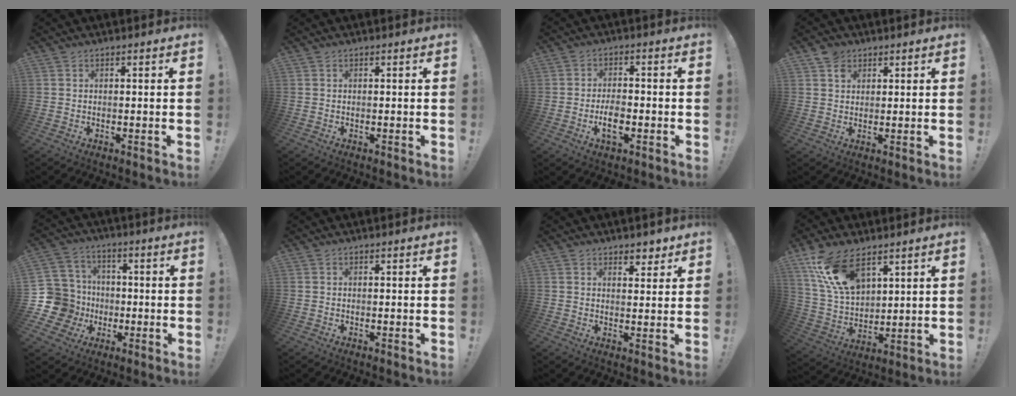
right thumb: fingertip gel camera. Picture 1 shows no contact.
{"total": 0.0}
{"total": 7.3, "force": [-2.5, 5.8, 3.6], "torque": [-0.048, 0.013, -0.045]}
{"total": 4.1, "force": [2.6, 2.9, 1.2], "torque": [-0.019, -0.004, 0.048]}
{"total": 15.6, "force": [-2.6, 14.4, 5.6], "torque": [-0.114, 0.022, -0.026]}
{"total": 0.0}
{"total": 4.2, "force": [3.3, 2.4, 0.7], "torque": [0.011, -0.023, 0.058]}
{"total": 17.0, "force": [9.9, 9.1, 10.4], "torque": [-0.226, -0.050, 0.187]}